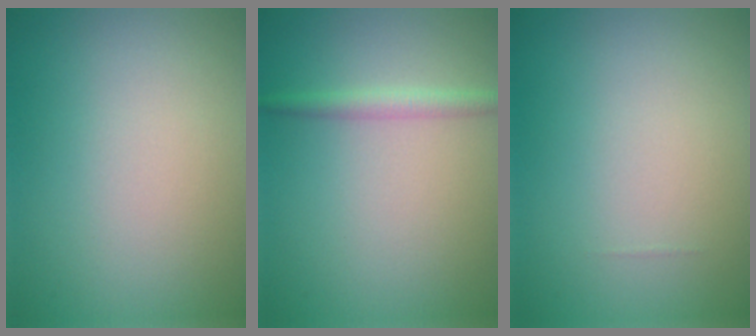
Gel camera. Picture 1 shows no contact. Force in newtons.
{"total": 1.8, "press": 1.8, "slide": 0.0}
{"total": 0.0}